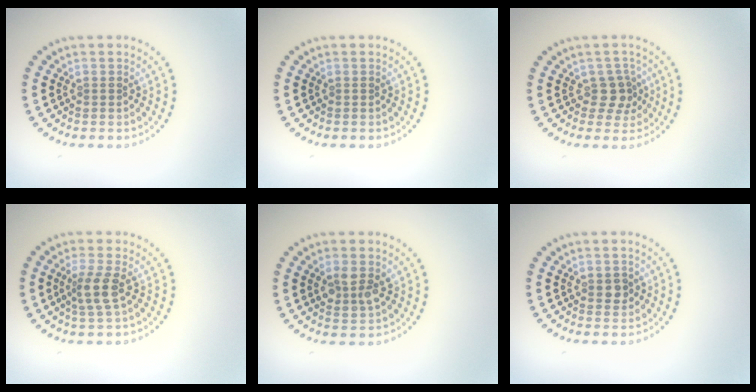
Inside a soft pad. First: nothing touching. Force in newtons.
{"total": 0.0}
{"total": 2.2, "press": 1.9, "slide": 1.2}
{"total": 2.5, "press": 2.0, "slide": 1.5}
{"total": 2.6, "press": 2.5, "slide": 0.7}
{"total": 1.2, "press": 1.2, "slide": 0.1}